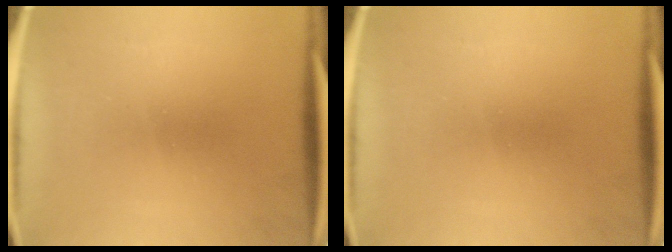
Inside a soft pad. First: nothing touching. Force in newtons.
{"total": 0.0}